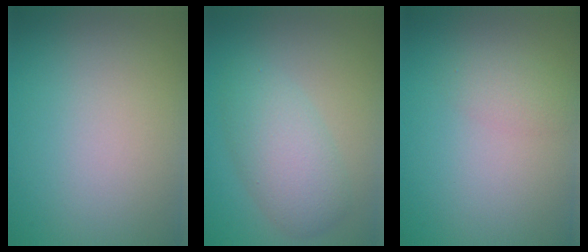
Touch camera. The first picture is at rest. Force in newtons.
{"total": 4.3, "press": 4.3, "slide": 0.1}
{"total": 1.6, "press": 1.6, "slide": 0.1}